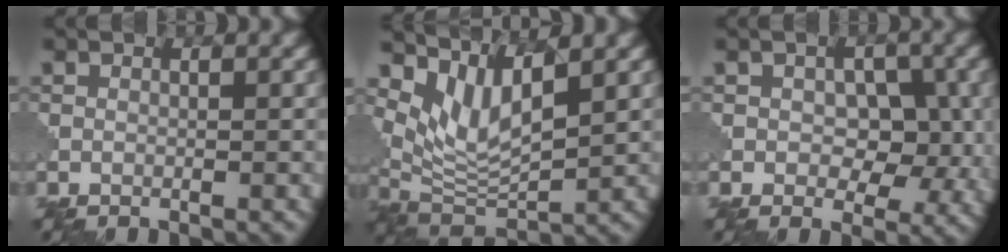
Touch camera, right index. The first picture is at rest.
{"total": 5.4, "force": [3.4, 1.7, 3.8], "torque": [-0.086, -0.013, 0.072]}
{"total": 5.0, "force": [0.0, 3.3, 3.8], "torque": [-0.043, -0.009, 0.001]}